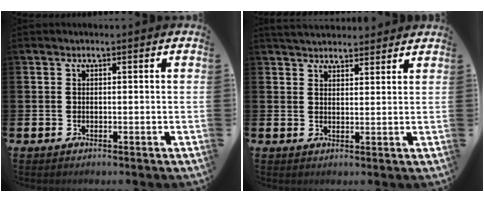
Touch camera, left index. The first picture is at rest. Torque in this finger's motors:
{"motor_torque": [1.08, -1.06, 0.22, 0.04]}